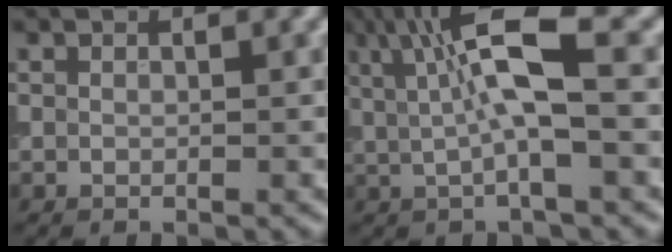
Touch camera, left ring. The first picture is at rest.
{"total": 6.9, "force": [1.5, 1.6, 6.5], "torque": [-0.122, 0.006, 0.024]}